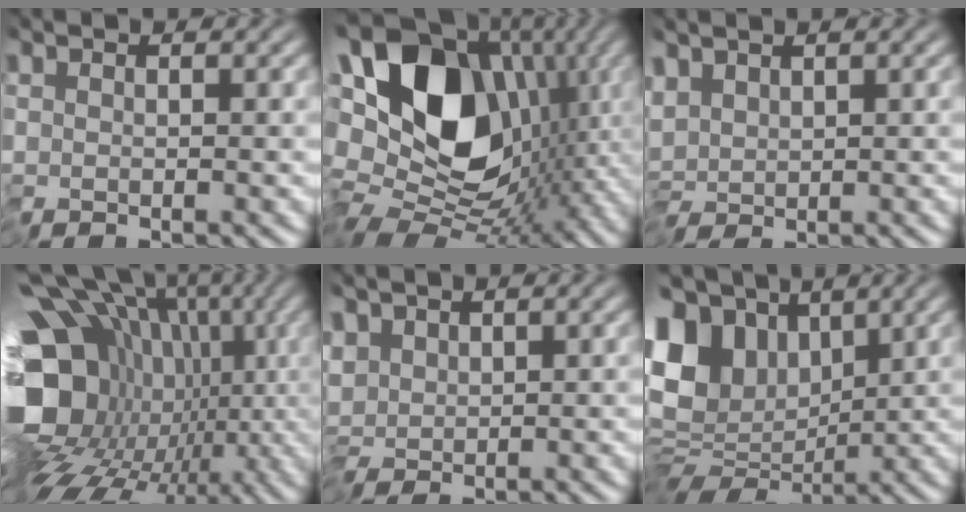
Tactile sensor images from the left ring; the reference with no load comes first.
{"total": 17.8, "force": [1.8, 12.7, 12.4], "torque": [-0.192, 0.008, 0.038]}
{"total": 1.6, "force": [0.2, 0.7, 1.5], "torque": [-0.026, 0.006, -0.002]}
{"total": 17.9, "force": [-1.9, 14.2, 10.8], "torque": [-0.193, -0.024, -0.033]}
{"total": 2.1, "force": [0.1, 1.2, 1.7], "torque": [-0.030, 0.007, -0.006]}
{"total": 10.2, "force": [2.5, 7.3, 6.7], "torque": [-0.130, 0.014, 0.051]}